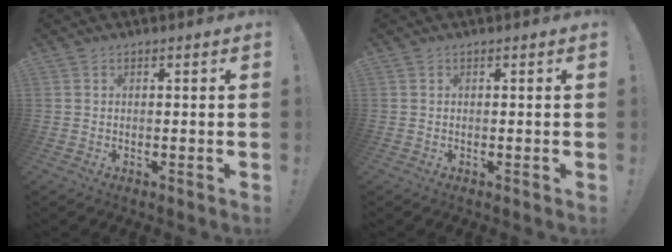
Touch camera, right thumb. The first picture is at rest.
{"total": 0.0}